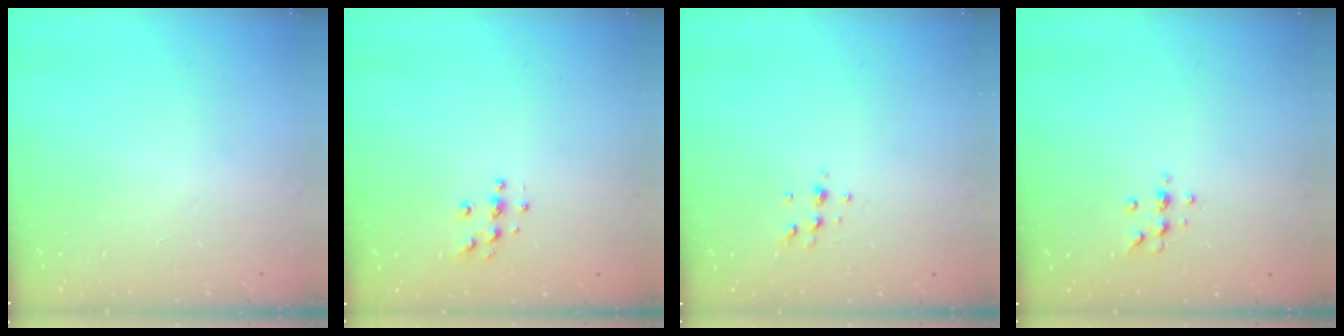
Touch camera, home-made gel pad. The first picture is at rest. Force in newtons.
{"total": 5.2, "press": 5.1, "slide": 0.5}
{"total": 5.4, "press": 5.3, "slide": 1.1}
{"total": 5.7, "press": 5.5, "slide": 1.6}